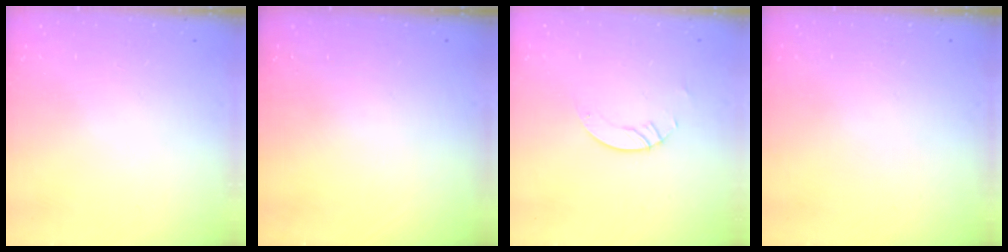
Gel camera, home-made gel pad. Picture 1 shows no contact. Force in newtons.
{"total": 0.0}
{"total": 2.1, "press": 2.1, "slide": 0.2}
{"total": 0.0}